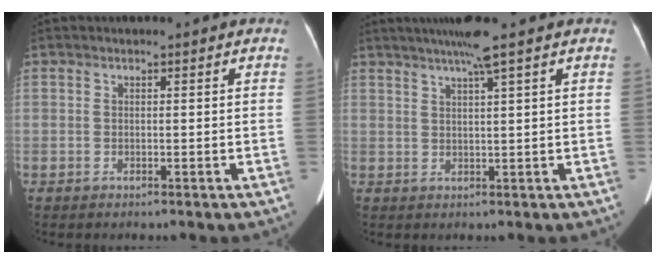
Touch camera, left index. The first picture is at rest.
{"total": 4.7, "force": [3.2, -1.1, 3.3], "torque": [-0.058, 0.009, 0.056]}